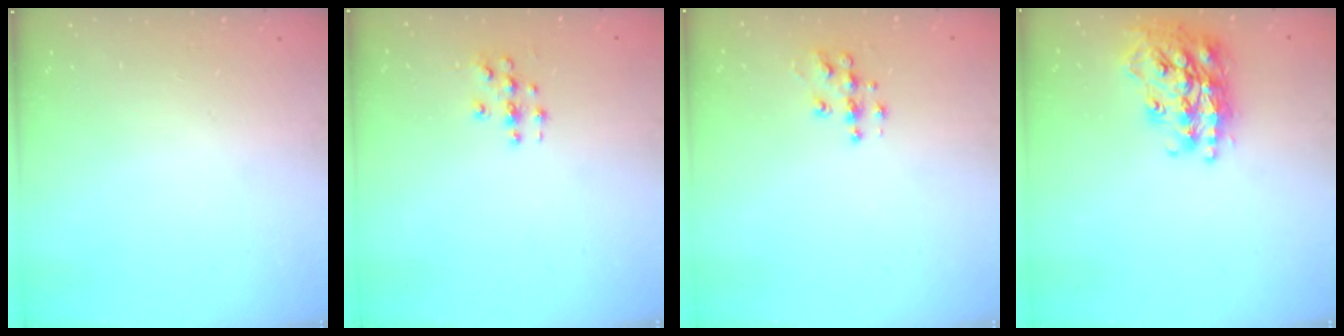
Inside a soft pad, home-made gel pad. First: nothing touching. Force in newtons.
{"total": 3.4, "press": 3.4, "slide": 0.2}
{"total": 7.0, "press": 6.9, "slide": 0.3}
{"total": 21.9, "press": 21.8, "slide": 1.8}